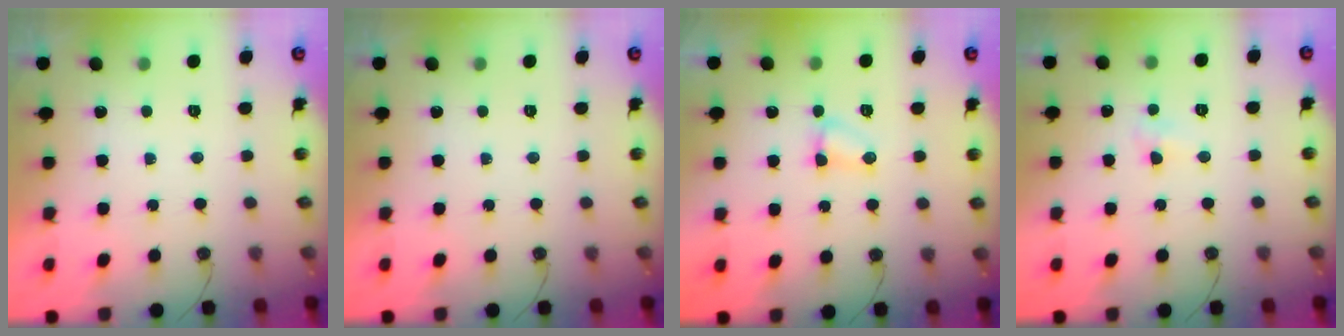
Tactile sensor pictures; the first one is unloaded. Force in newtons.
{"total": 0.0}
{"total": 3.2, "press": 3.2, "slide": 0.4}
{"total": 5.0, "press": 3.6, "slide": 3.5}